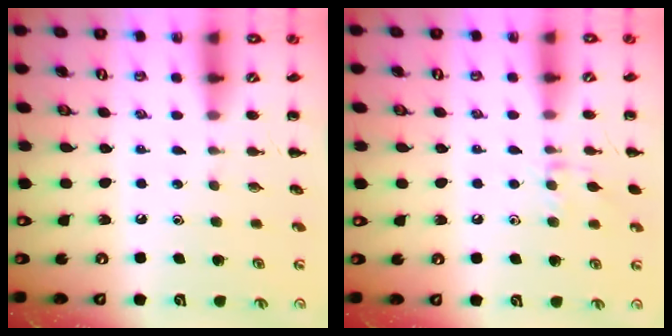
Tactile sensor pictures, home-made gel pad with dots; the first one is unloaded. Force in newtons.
{"total": 7.1, "press": 7.0, "slide": 1.1}